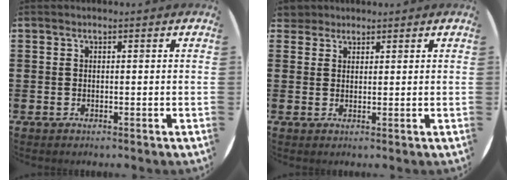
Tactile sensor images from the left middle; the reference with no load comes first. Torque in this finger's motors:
{"motor_torque": [0.31, -0.25, -0.08, 0.00]}